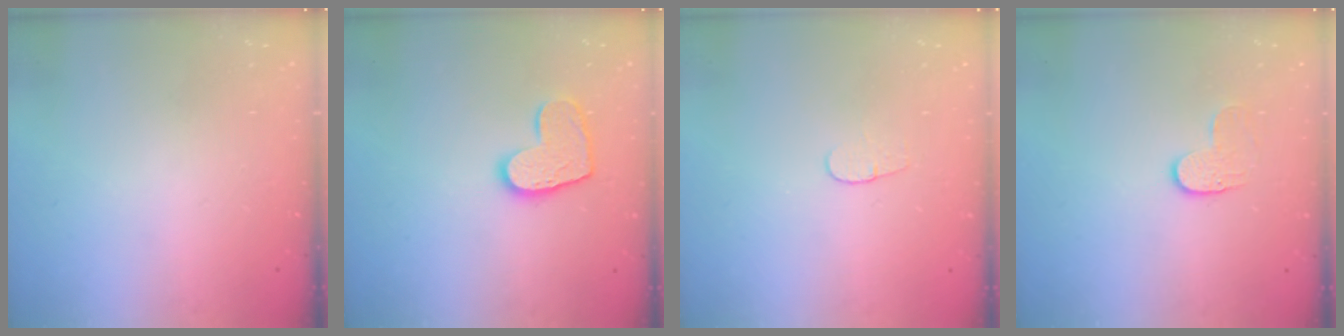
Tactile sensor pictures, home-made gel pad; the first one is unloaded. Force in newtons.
{"total": 10.6, "press": 10.6, "slide": 0.8}
{"total": 3.6, "press": 3.6, "slide": 0.4}
{"total": 4.1, "press": 4.1, "slide": 0.3}